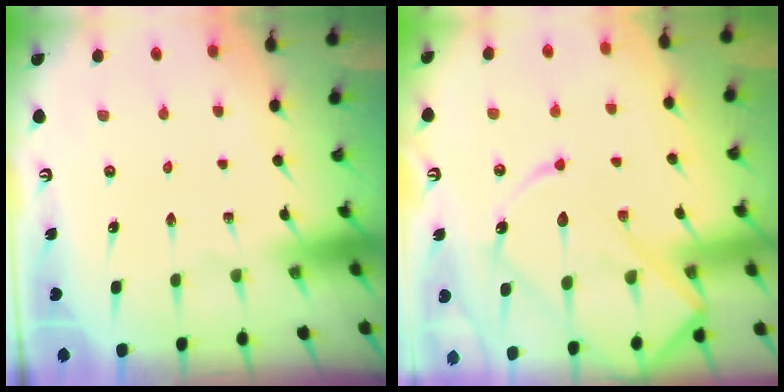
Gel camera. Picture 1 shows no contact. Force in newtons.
{"total": 16.0, "press": 16.0, "slide": 1.4}